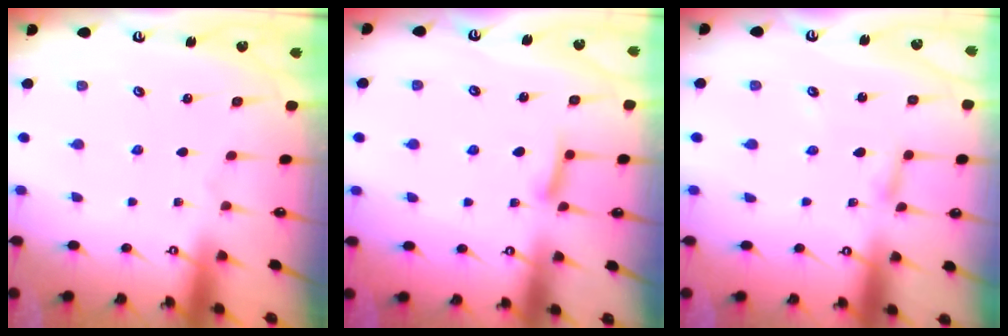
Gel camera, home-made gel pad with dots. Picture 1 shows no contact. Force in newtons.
{"total": 7.7, "press": 7.6, "slide": 0.8}
{"total": 3.3, "press": 3.3, "slide": 0.3}